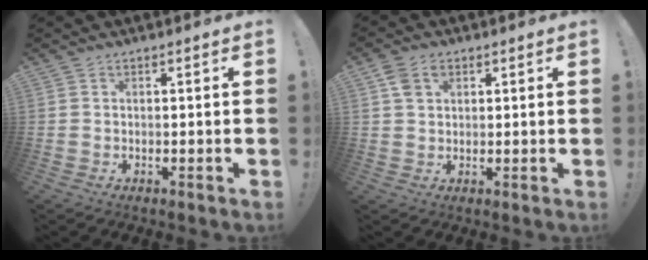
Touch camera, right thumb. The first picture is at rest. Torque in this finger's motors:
{"motor_torque": [-0.12, 0.56, 0.12, -0.09, 0.00]}